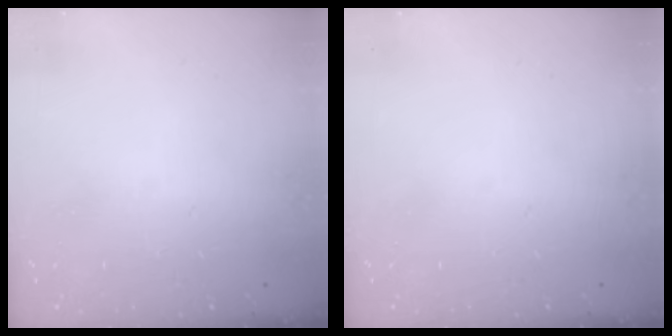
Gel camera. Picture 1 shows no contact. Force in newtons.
{"total": 0.0}